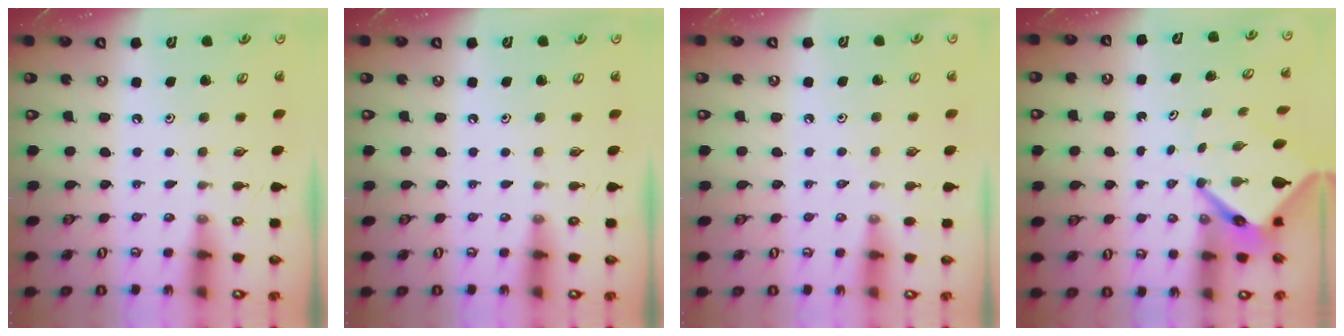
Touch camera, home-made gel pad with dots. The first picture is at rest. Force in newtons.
{"total": 0.0}
{"total": 2.6, "press": 2.6, "slide": 0.4}
{"total": 6.7, "press": 6.7, "slide": 0.6}